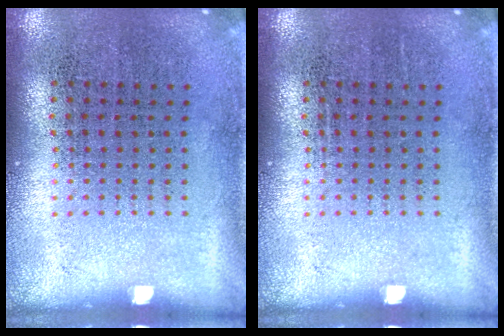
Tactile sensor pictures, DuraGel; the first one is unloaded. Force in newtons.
{"total": 0.0}